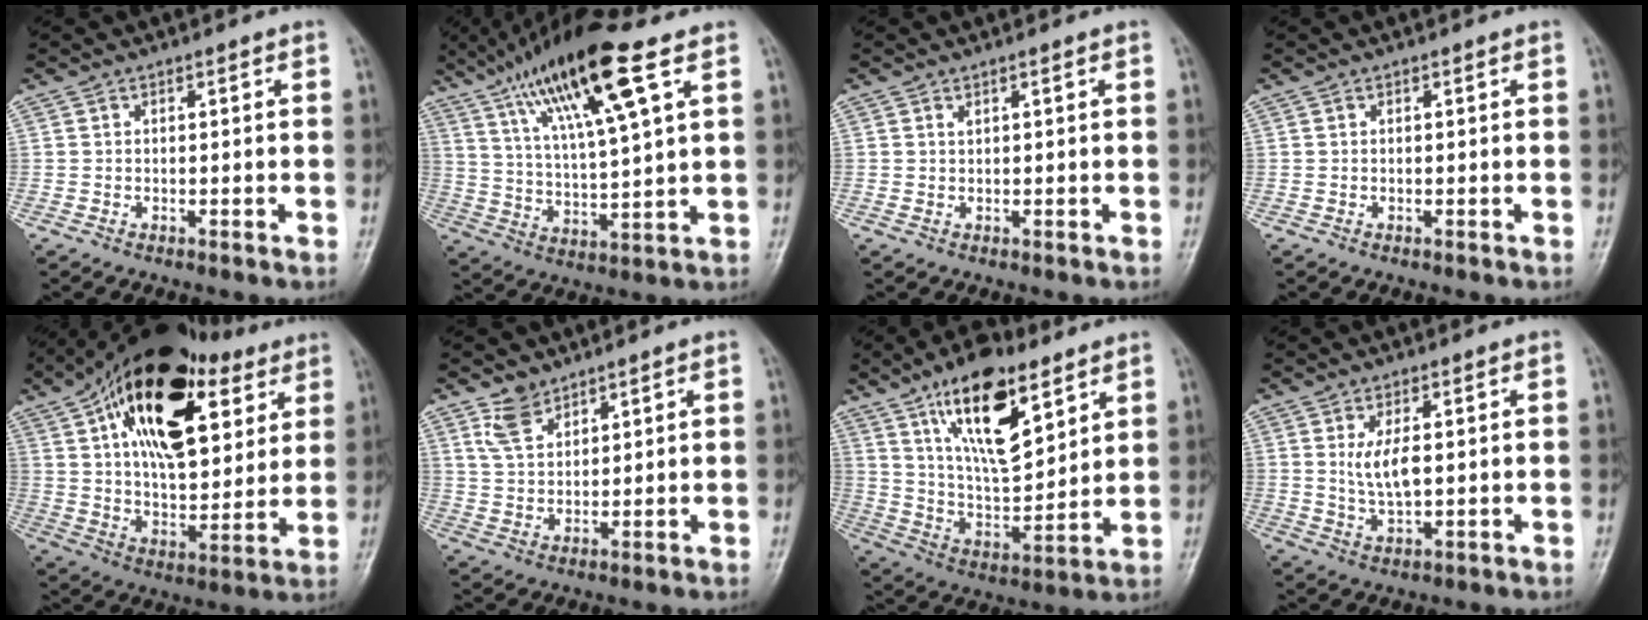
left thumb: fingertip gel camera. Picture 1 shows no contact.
{"total": 18.9, "force": [9.8, 3.4, 15.8], "torque": [-0.281, -0.016, 0.180]}
{"total": 1.0, "force": [0.4, 0.4, 0.9], "torque": [-0.018, 0.006, 0.013]}
{"total": 0.0}
{"total": 27.4, "force": [11.5, 14.4, 20.3], "torque": [-0.300, -0.007, 0.186]}
{"total": 5.1, "force": [3.7, 2.8, 2.2], "torque": [-0.029, -0.024, 0.080]}
{"total": 18.6, "force": [10.2, 7.6, 13.6], "torque": [-0.202, -0.047, 0.187]}
{"total": 6.0, "force": [1.0, 2.8, 5.3], "torque": [-0.096, -0.008, 0.023]}